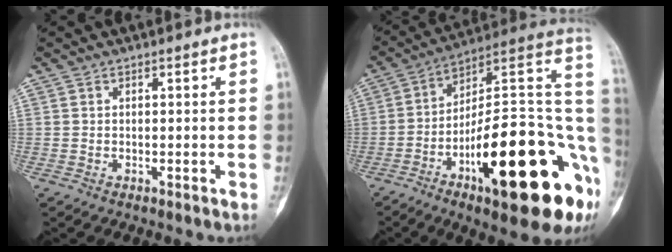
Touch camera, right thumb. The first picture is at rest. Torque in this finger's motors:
{"motor_torque": [0.66, 1.12, 2.16, -0.61, 0.23]}